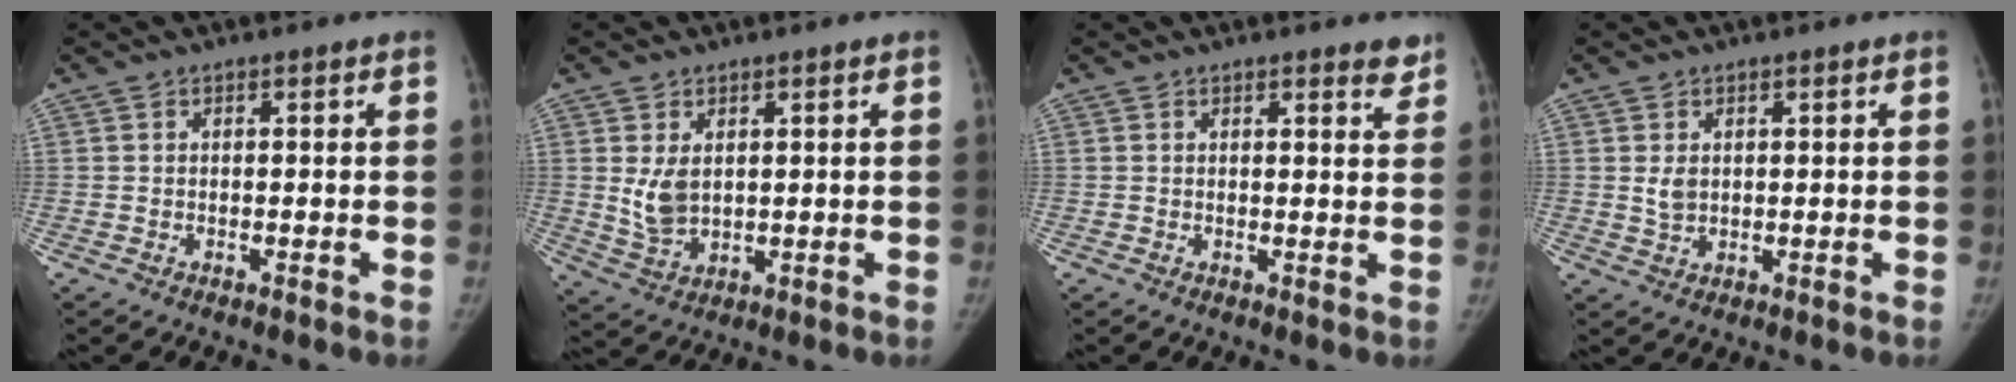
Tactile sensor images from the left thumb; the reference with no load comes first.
{"total": 5.3, "force": [1.3, 3.3, 3.9], "torque": [-0.066, -0.015, 0.036]}
{"total": 2.7, "force": [2.2, 0.6, 1.3], "torque": [-0.002, -0.015, 0.024]}
{"total": 2.4, "force": [0.7, 1.6, 1.6], "torque": [-0.022, -0.008, 0.019]}